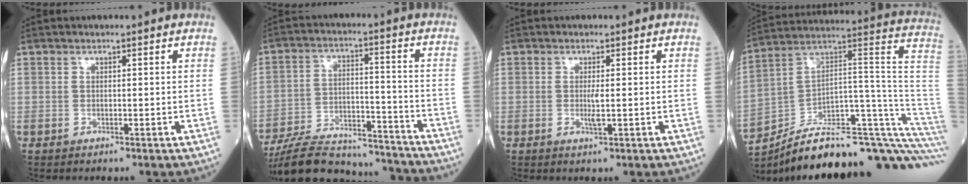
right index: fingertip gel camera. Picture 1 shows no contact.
{"total": 19.1, "force": [-18.0, 3.6, 5.2], "torque": [-0.115, 0.010, -0.277]}
{"total": 1.6, "force": [0.0, 0.1, 1.6], "torque": [-0.040, -0.004, 0.002]}
{"total": 27.9, "force": [-23.4, 2.6, 15.0], "torque": [-0.113, 0.044, -0.335]}